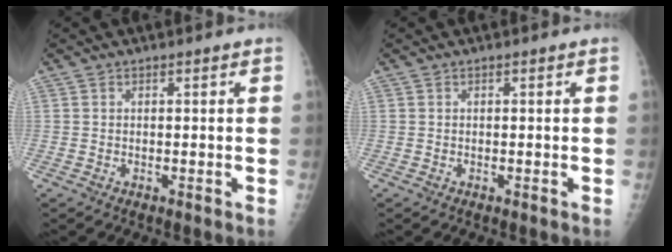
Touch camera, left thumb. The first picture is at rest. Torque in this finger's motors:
{"motor_torque": [0.00, 0.00, -0.04, -0.04, 0.00]}